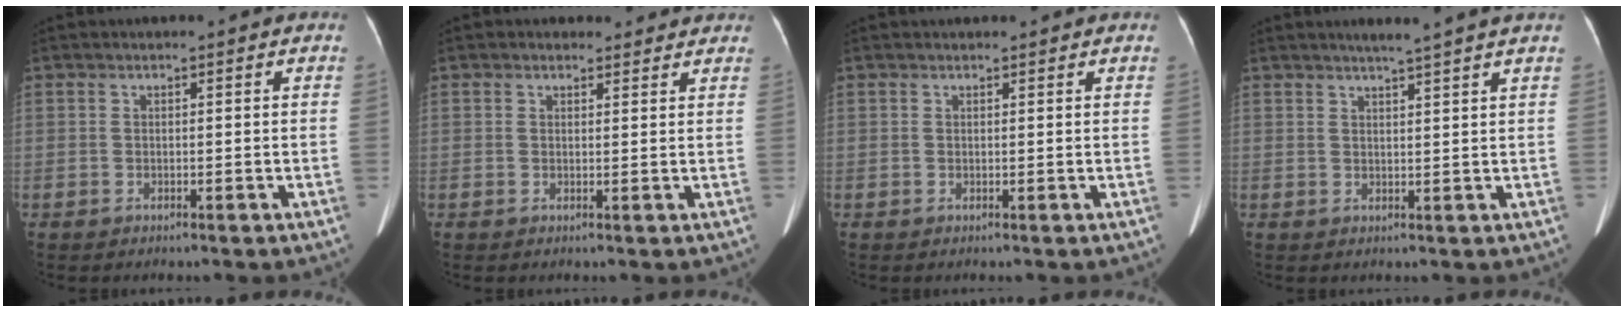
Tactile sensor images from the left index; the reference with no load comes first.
{"total": 2.9, "force": [2.5, 1.5, 0.0], "torque": [0.005, 0.006, 0.019]}
{"total": 1.6, "force": [1.5, 0.3, 0.4], "torque": [-0.009, 0.020, 0.022]}
{"total": 4.6, "force": [3.8, -1.0, 2.4], "torque": [-0.035, 0.004, 0.048]}